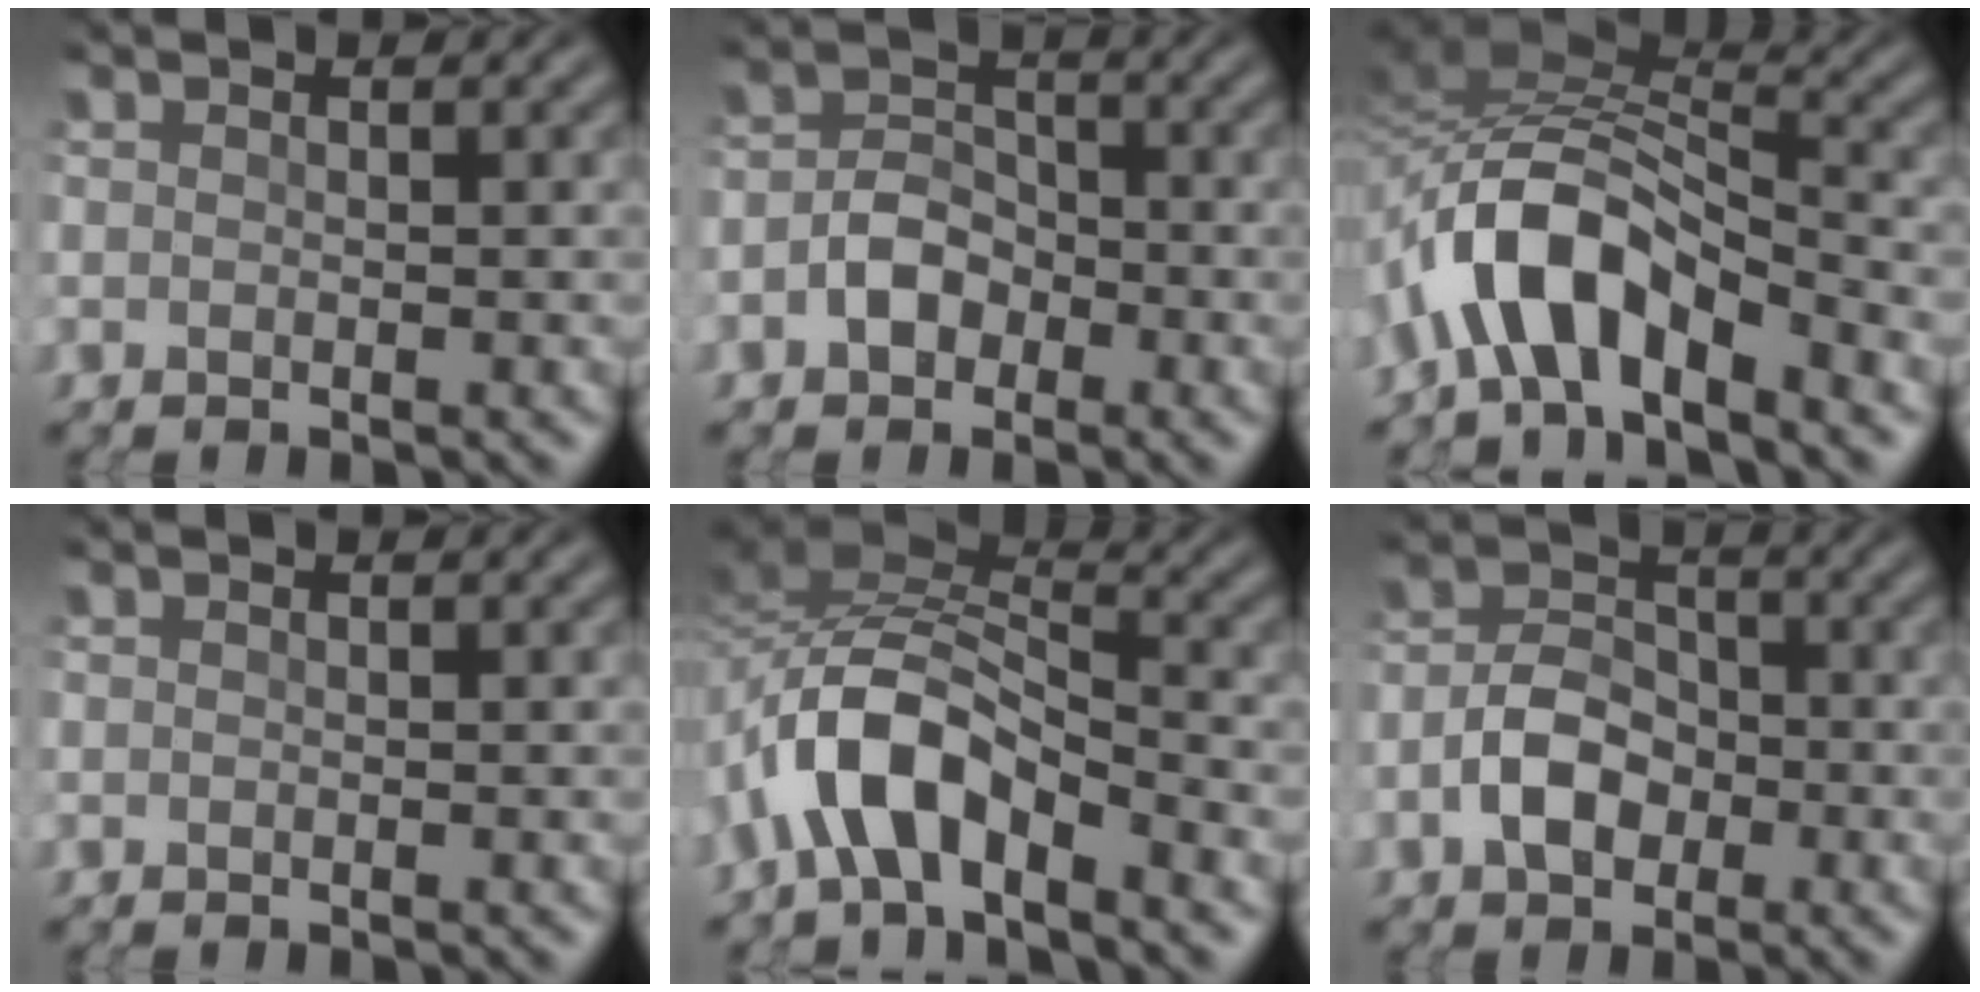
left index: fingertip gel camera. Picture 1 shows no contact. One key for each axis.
{"total": 2.9, "fx": -1.2, "fy": 2.0, "fz": 1.7, "tx": -0.031, "ty": 0.011, "tz": -0.022}
{"total": 7.6, "fx": -4.6, "fy": 2.6, "fz": 5.5, "tx": -0.096, "ty": 0.013, "tz": -0.092}
{"total": 0.0}
{"total": 6.4, "fx": -4.2, "fy": 2.3, "fz": 4.2, "tx": -0.075, "ty": 0.008, "tz": -0.084}
{"total": 4.2, "fx": -1.5, "fy": 2.7, "fz": 2.8, "tx": -0.053, "ty": 0.009, "tz": -0.030}